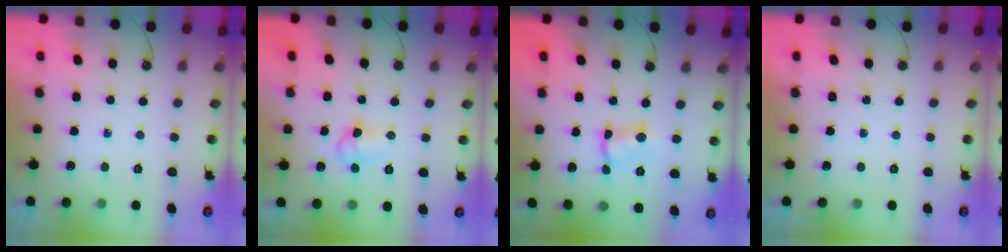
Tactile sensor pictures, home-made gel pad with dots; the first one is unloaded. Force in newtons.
{"total": 6.1, "press": 6.0, "slide": 1.0}
{"total": 2.7, "press": 2.7, "slide": 0.1}
{"total": 0.0}